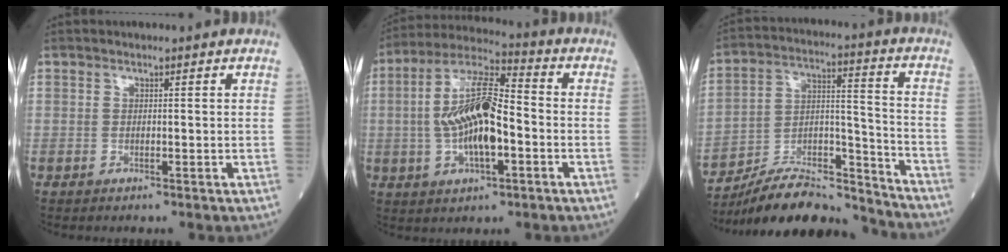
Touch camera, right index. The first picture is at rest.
{"total": 13.0, "force": [-1.4, 4.1, 12.3], "torque": [-0.246, 0.014, -0.027]}
{"total": 17.0, "force": [-16.2, 2.4, 4.2], "torque": [-0.070, 0.043, -0.272]}